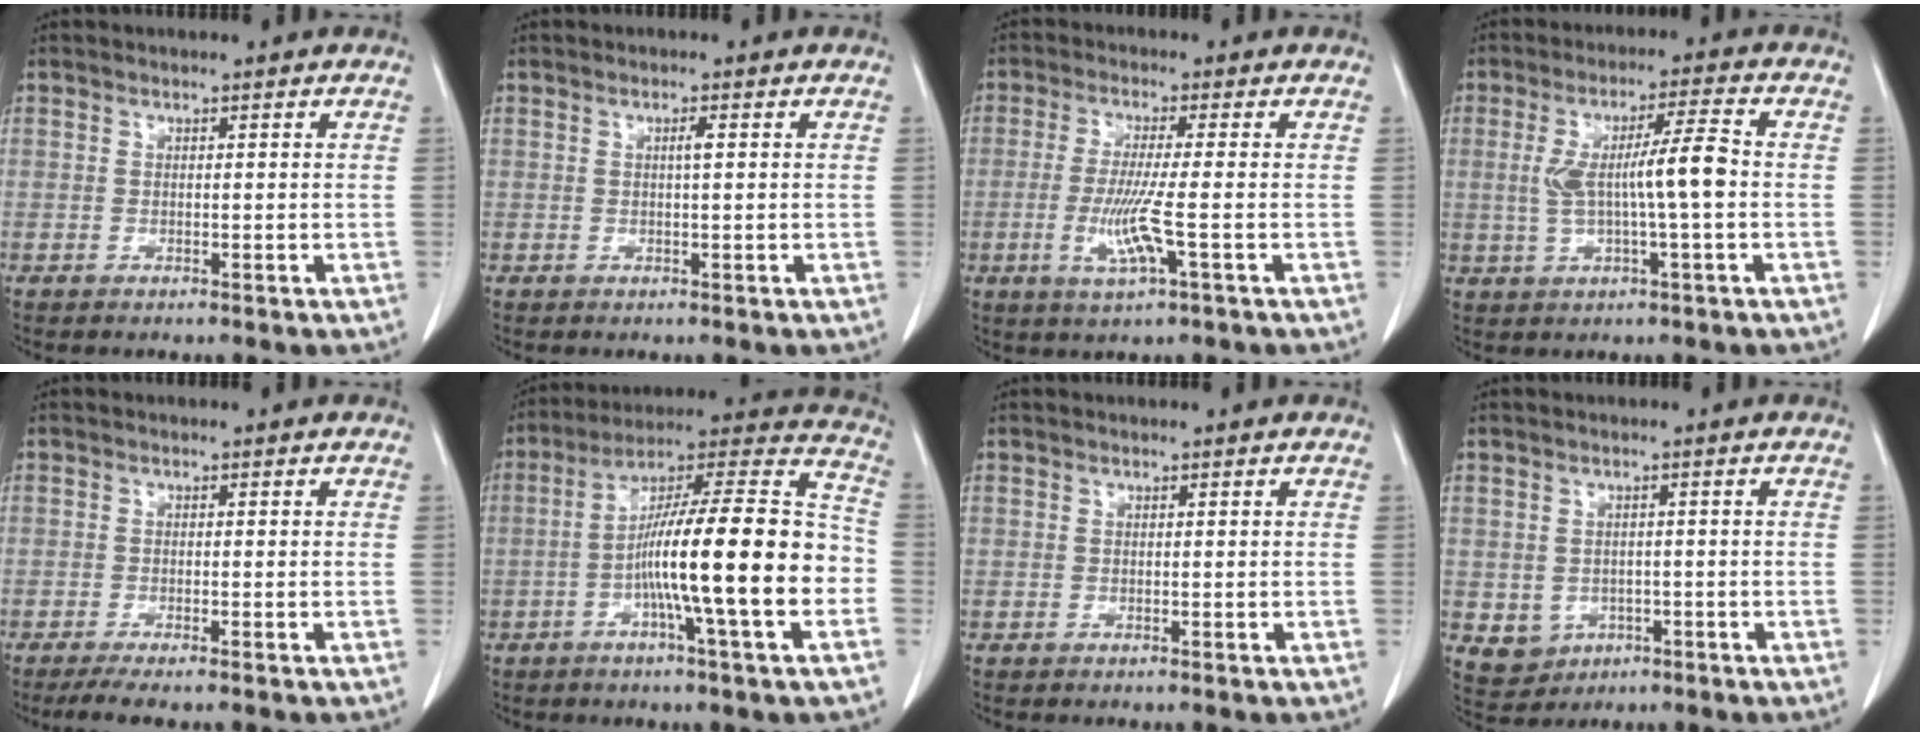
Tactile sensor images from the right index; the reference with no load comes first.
{"total": 1.1, "force": [0.2, 0.0, 1.1], "torque": [-0.021, 0.002, 0.003]}
{"total": 6.8, "force": [-1.7, -0.2, 6.5], "torque": [-0.134, -0.017, -0.034]}
{"total": 8.5, "force": [-0.2, 0.5, 8.5], "torque": [-0.157, 0.012, -0.005]}
{"total": 3.6, "force": [-2.8, 0.0, 2.2], "torque": [-0.034, -0.008, -0.047]}
{"total": 20.8, "force": [-4.5, 0.9, 20.3], "torque": [-0.300, 0.018, -0.076]}
{"total": 0.0}
{"total": 4.9, "force": [-1.4, 4.5, 1.3], "torque": [-0.018, 0.003, -0.008]}